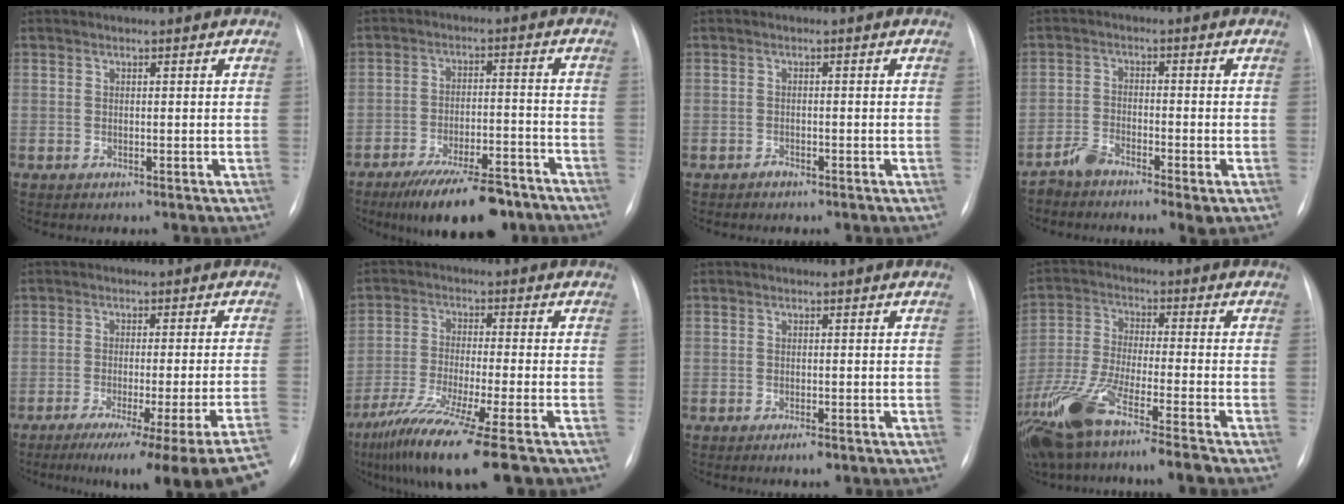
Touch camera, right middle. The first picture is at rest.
{"total": 13.9, "force": [-10.6, 4.2, 7.8], "torque": [-0.108, 0.007, -0.166]}
{"total": 0.8, "force": [-0.7, 0.3, 0.2], "torque": [-0.004, 0.000, -0.013]}
{"total": 4.4, "force": [-3.2, 1.1, 2.7], "torque": [-0.055, -0.002, -0.062]}
{"total": 19.6, "force": [-14.9, -1.9, 12.5], "torque": [-0.089, -0.035, -0.200]}
{"total": 13.4, "force": [-9.1, -0.3, 9.9], "torque": [-0.187, -0.045, -0.156]}
{"total": 3.1, "force": [-1.9, 0.8, 2.2], "torque": [-0.036, -0.003, -0.028]}
{"total": 13.7, "force": [-9.6, 0.2, 9.9], "torque": [-0.202, -0.040, -0.175]}